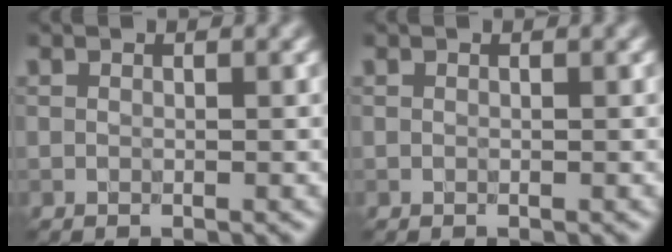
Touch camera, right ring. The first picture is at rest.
{"total": 0.0}